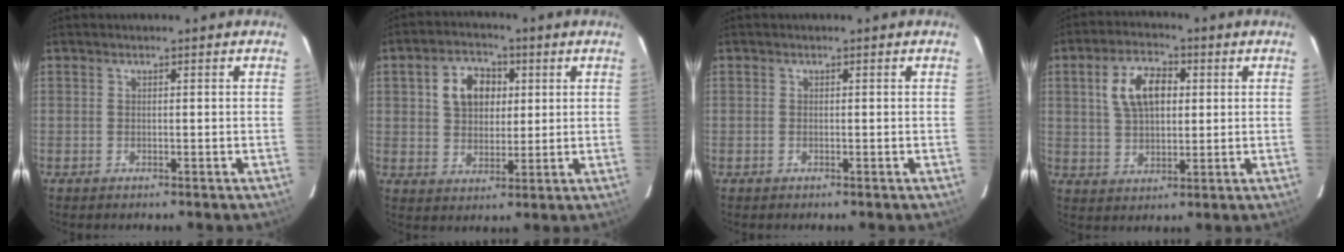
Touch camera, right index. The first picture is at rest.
{"total": 8.5, "force": [2.4, 6.3, 5.1], "torque": [-0.096, 0.027, 0.046]}
{"total": 0.0}
{"total": 9.4, "force": [2.5, 5.5, 7.3], "torque": [-0.141, 0.020, 0.048]}